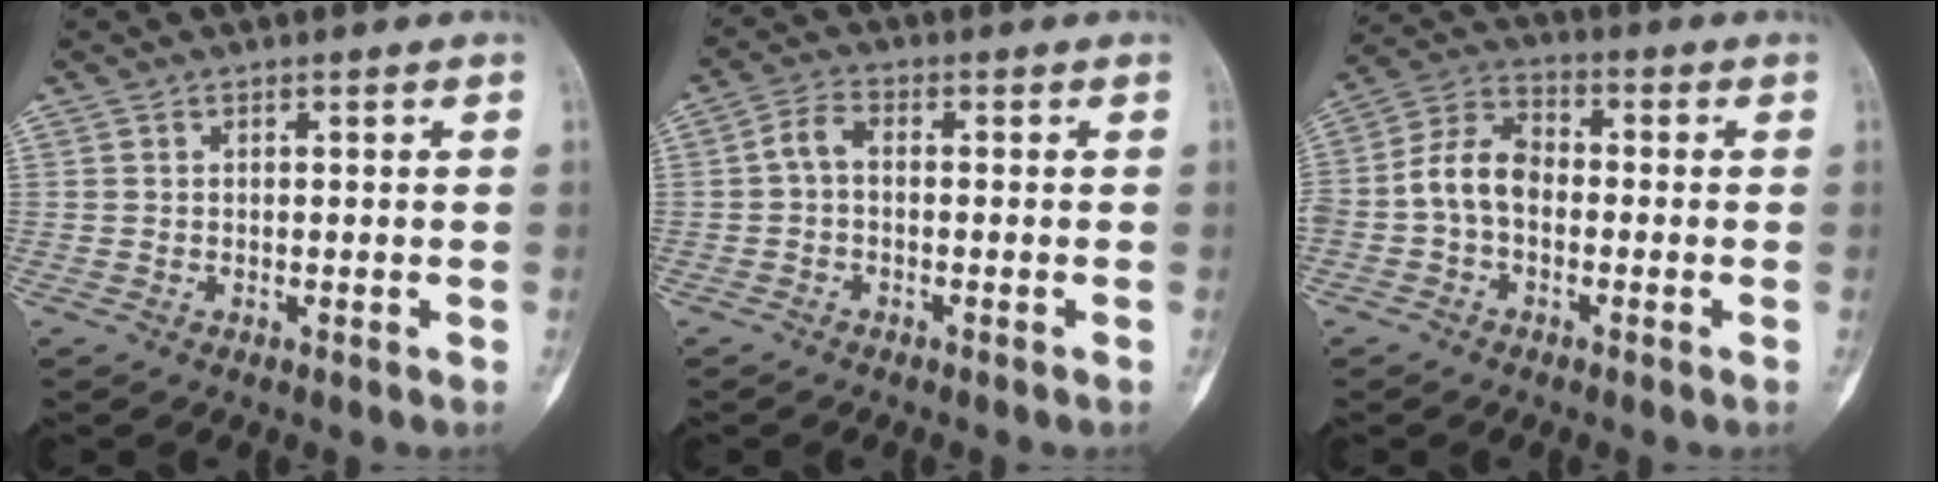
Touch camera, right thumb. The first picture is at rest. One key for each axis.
{"total": 3.3, "fx": -0.4, "fy": 1.8, "fz": 2.7, "tx": -0.053, "ty": 0.013, "tz": -0.015}
{"total": 9.0, "fx": -1.5, "fy": 6.2, "fz": 6.3, "tx": -0.110, "ty": 0.036, "tz": -0.044}